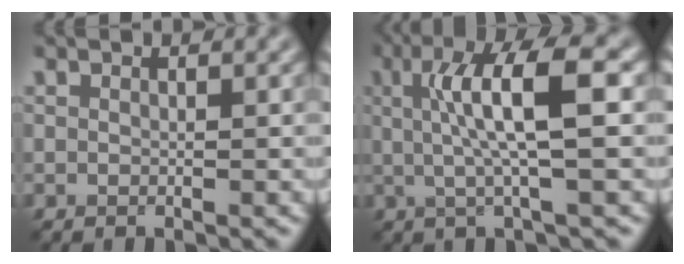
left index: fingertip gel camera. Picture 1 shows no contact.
{"total": 6.9, "force": [1.2, 1.2, 6.7], "torque": [-0.119, 0.008, 0.020]}